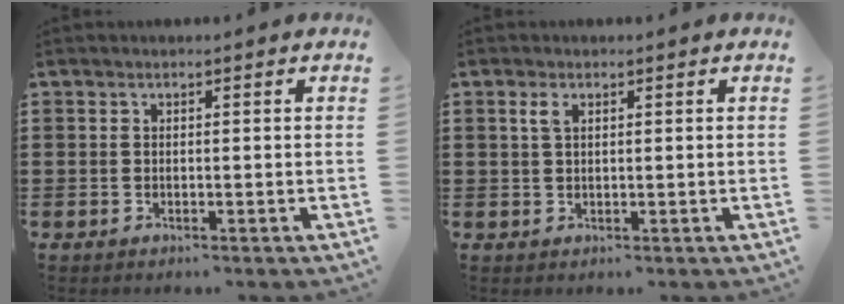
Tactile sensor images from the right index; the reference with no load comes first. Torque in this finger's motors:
{"motor_torque": [0.26, -0.21, 0.03, 0.05]}